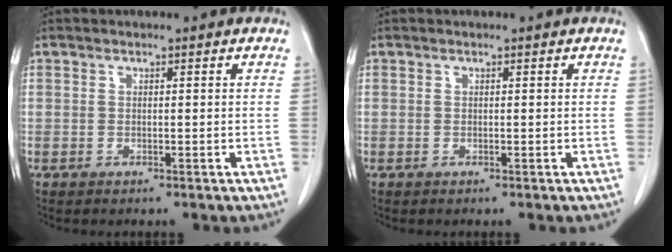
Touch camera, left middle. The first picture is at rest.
{"total": 0.0}